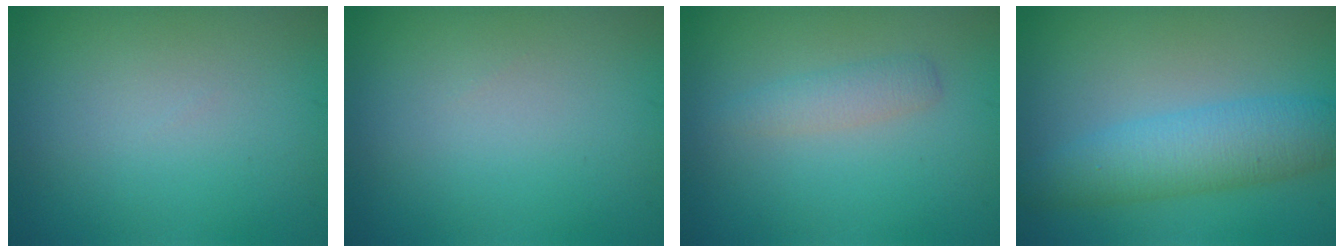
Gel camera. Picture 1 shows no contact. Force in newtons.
{"total": 0.0}
{"total": 1.7, "press": 1.7, "slide": 0.1}
{"total": 5.0, "press": 5.0, "slide": 0.1}